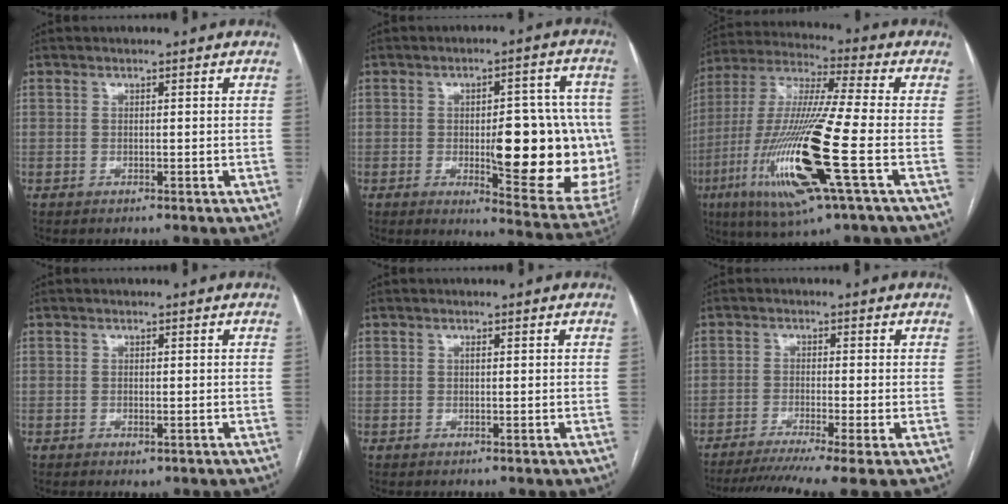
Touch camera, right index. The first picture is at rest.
{"total": 19.4, "force": [-1.9, 6.0, 18.3], "torque": [-0.173, 0.015, -0.003]}
{"total": 20.7, "force": [-6.5, 0.8, 19.7], "torque": [-0.434, -0.030, -0.128]}
{"total": 1.0, "force": [-0.5, 0.5, 0.7], "torque": [-0.009, -0.001, -0.002]}
{"total": 0.0}
{"total": 9.7, "force": [-7.3, -0.8, 6.4], "torque": [-0.096, -0.017, -0.113]}